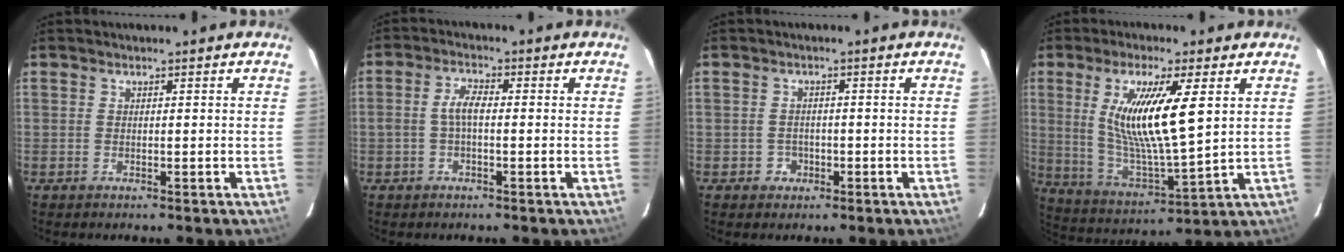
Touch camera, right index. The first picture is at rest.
{"total": 3.6, "force": [-0.4, 1.3, 3.3], "torque": [-0.069, 0.010, -0.008]}
{"total": 2.6, "force": [-1.0, 2.4, 0.1], "torque": [-0.004, 0.007, -0.013]}
{"total": 15.6, "force": [4.1, 2.7, 14.8], "torque": [-0.277, -0.014, 0.090]}